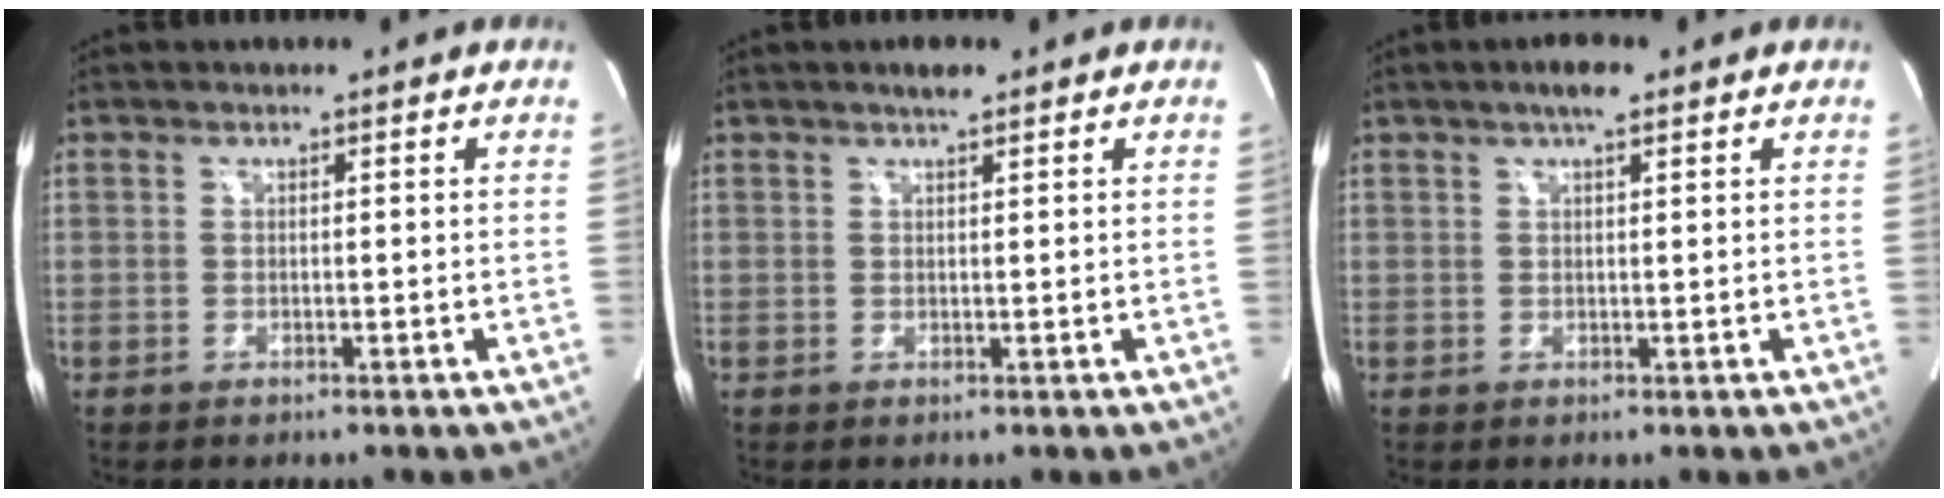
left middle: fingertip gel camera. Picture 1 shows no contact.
{"total": 1.9, "force": [1.5, 0.2, 1.2], "torque": [-0.029, 0.003, 0.026]}
{"total": 3.1, "force": [2.1, 0.5, 2.3], "torque": [-0.045, 0.007, 0.034]}